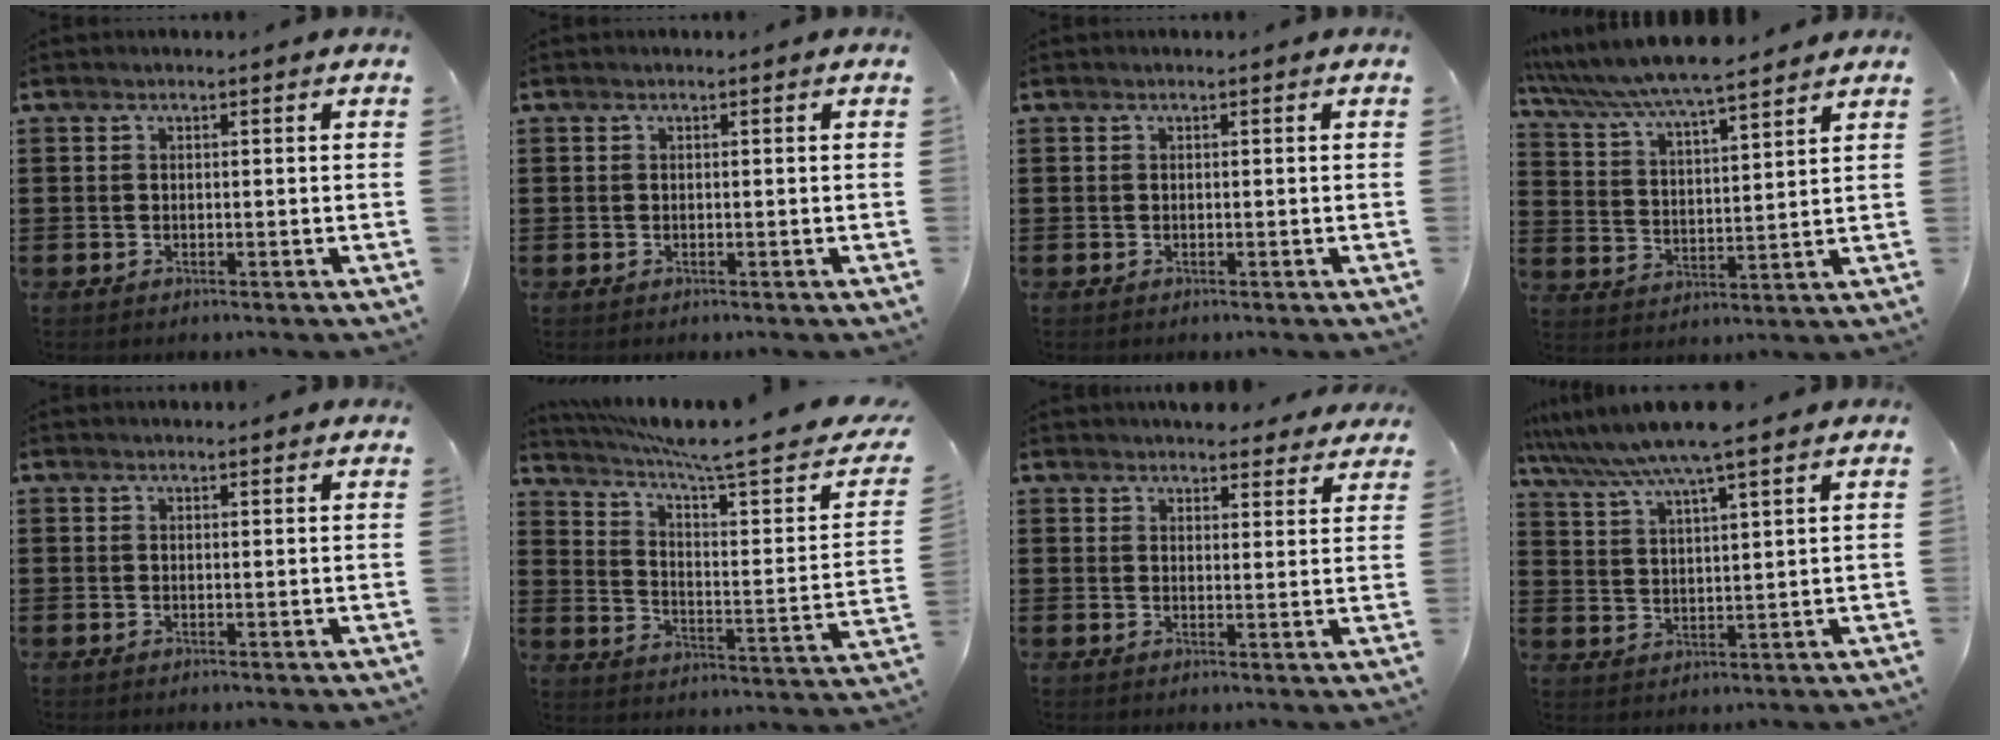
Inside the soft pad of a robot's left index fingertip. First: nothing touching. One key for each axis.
{"total": 0.0}
{"total": 0.0}
{"total": 6.6, "fx": 6.1, "fy": -0.1, "fz": 2.4, "tx": -0.073, "ty": -0.035, "tz": 0.103}
{"total": 1.4, "fx": 1.3, "fy": 0.0, "fz": 0.3, "tx": -0.008, "ty": -0.001, "tz": 0.026}
{"total": 8.0, "fx": 6.2, "fy": 0.3, "fz": 4.9, "tx": -0.105, "ty": -0.046, "tz": 0.094}
{"total": 4.1, "fx": 4.0, "fy": 0.7, "fz": 0.5, "tx": -0.013, "ty": -0.014, "tz": 0.074}
{"total": 7.8, "fx": 6.7, "fy": -0.2, "fz": 4.0, "tx": -0.100, "ty": -0.030, "tz": 0.116}